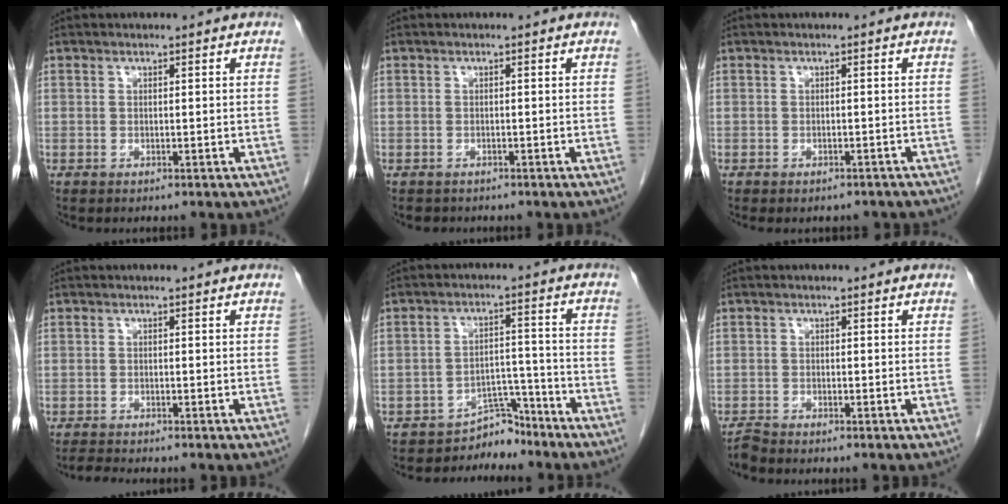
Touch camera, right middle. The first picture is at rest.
{"total": 1.7, "force": [-1.4, 0.8, 0.2], "torque": [-0.009, -0.001, -0.019]}
{"total": 5.8, "force": [-5.0, 2.3, 1.9], "torque": [-0.018, 0.002, -0.050]}
{"total": 1.7, "force": [-1.6, -0.3, 0.3], "torque": [-0.011, -0.009, -0.031]}
{"total": 4.7, "force": [-4.4, 1.6, -0.3], "torque": [0.011, 0.026, -0.066]}
{"total": 1.3, "force": [-1.3, -0.2, 0.0], "torque": [-0.004, -0.006, -0.024]}